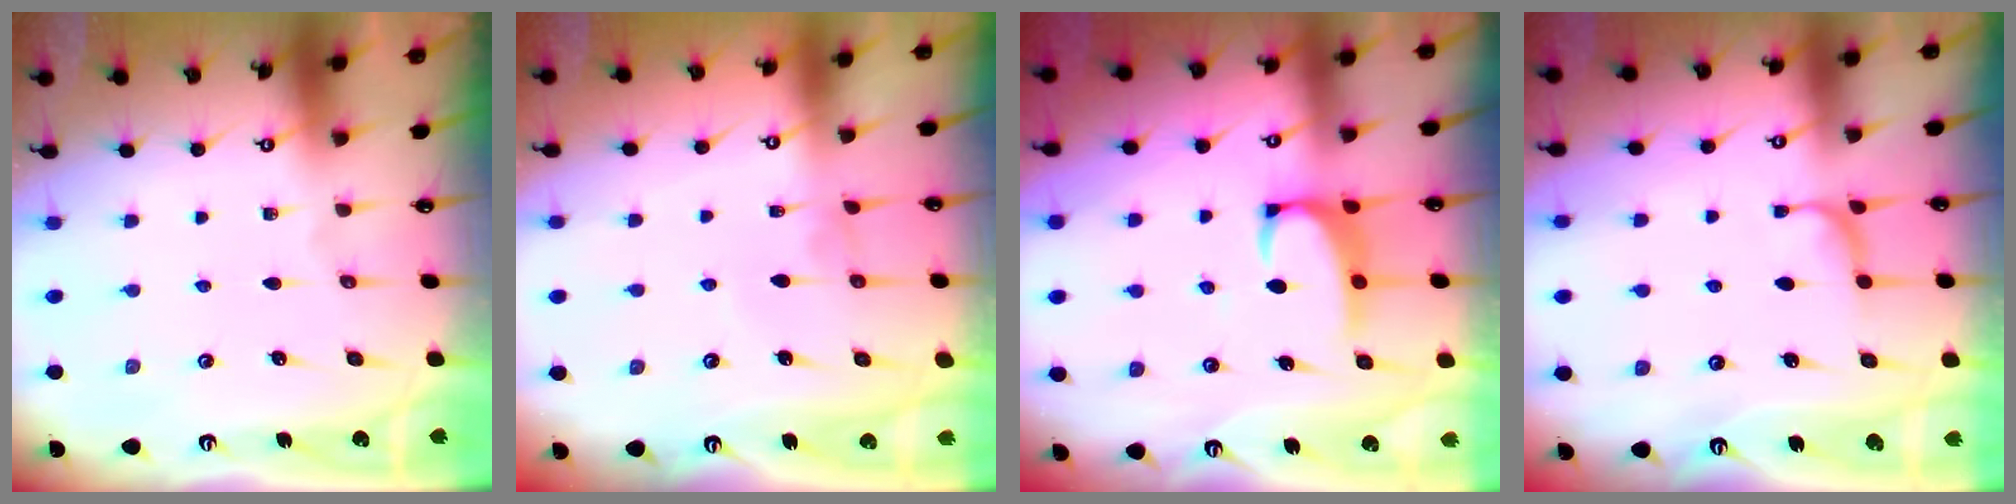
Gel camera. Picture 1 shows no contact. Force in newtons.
{"total": 0.9, "press": 0.8, "slide": 0.2}
{"total": 2.7, "press": 2.5, "slide": 1.0}
{"total": 1.4, "press": 1.2, "slide": 0.6}